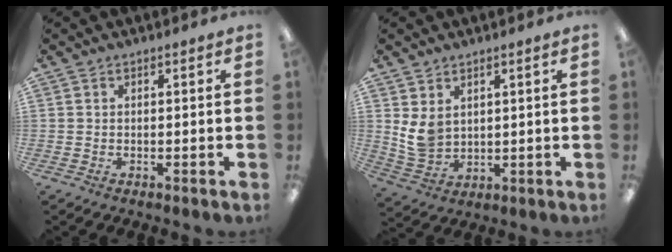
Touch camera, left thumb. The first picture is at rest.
{"total": 6.1, "force": [2.7, 4.3, 3.4], "torque": [-0.077, -0.012, 0.051]}